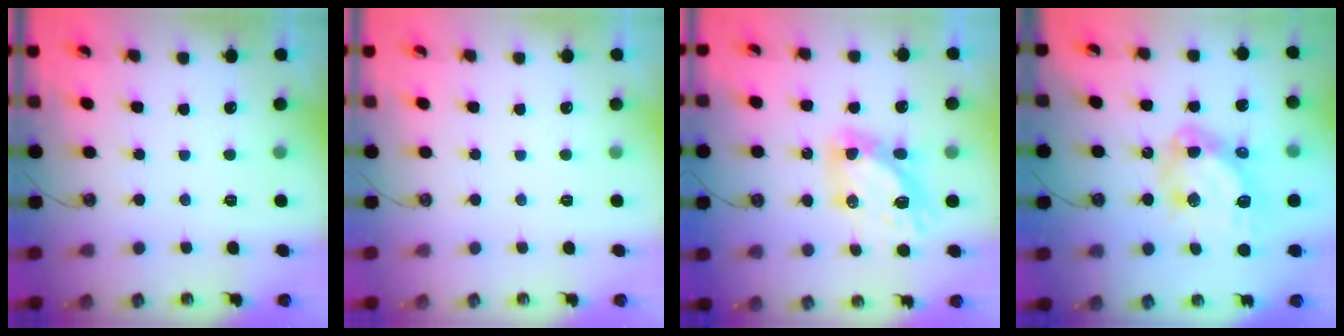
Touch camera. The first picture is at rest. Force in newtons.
{"total": 0.0}
{"total": 10.4, "press": 10.3, "slide": 1.0}
{"total": 15.7, "press": 15.6, "slide": 1.6}